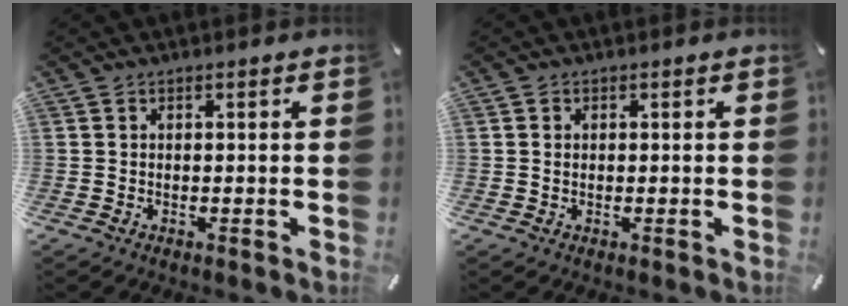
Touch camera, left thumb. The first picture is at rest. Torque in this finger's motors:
{"motor_torque": [-0.01, -0.36, 0.00, 0.04, -0.02]}